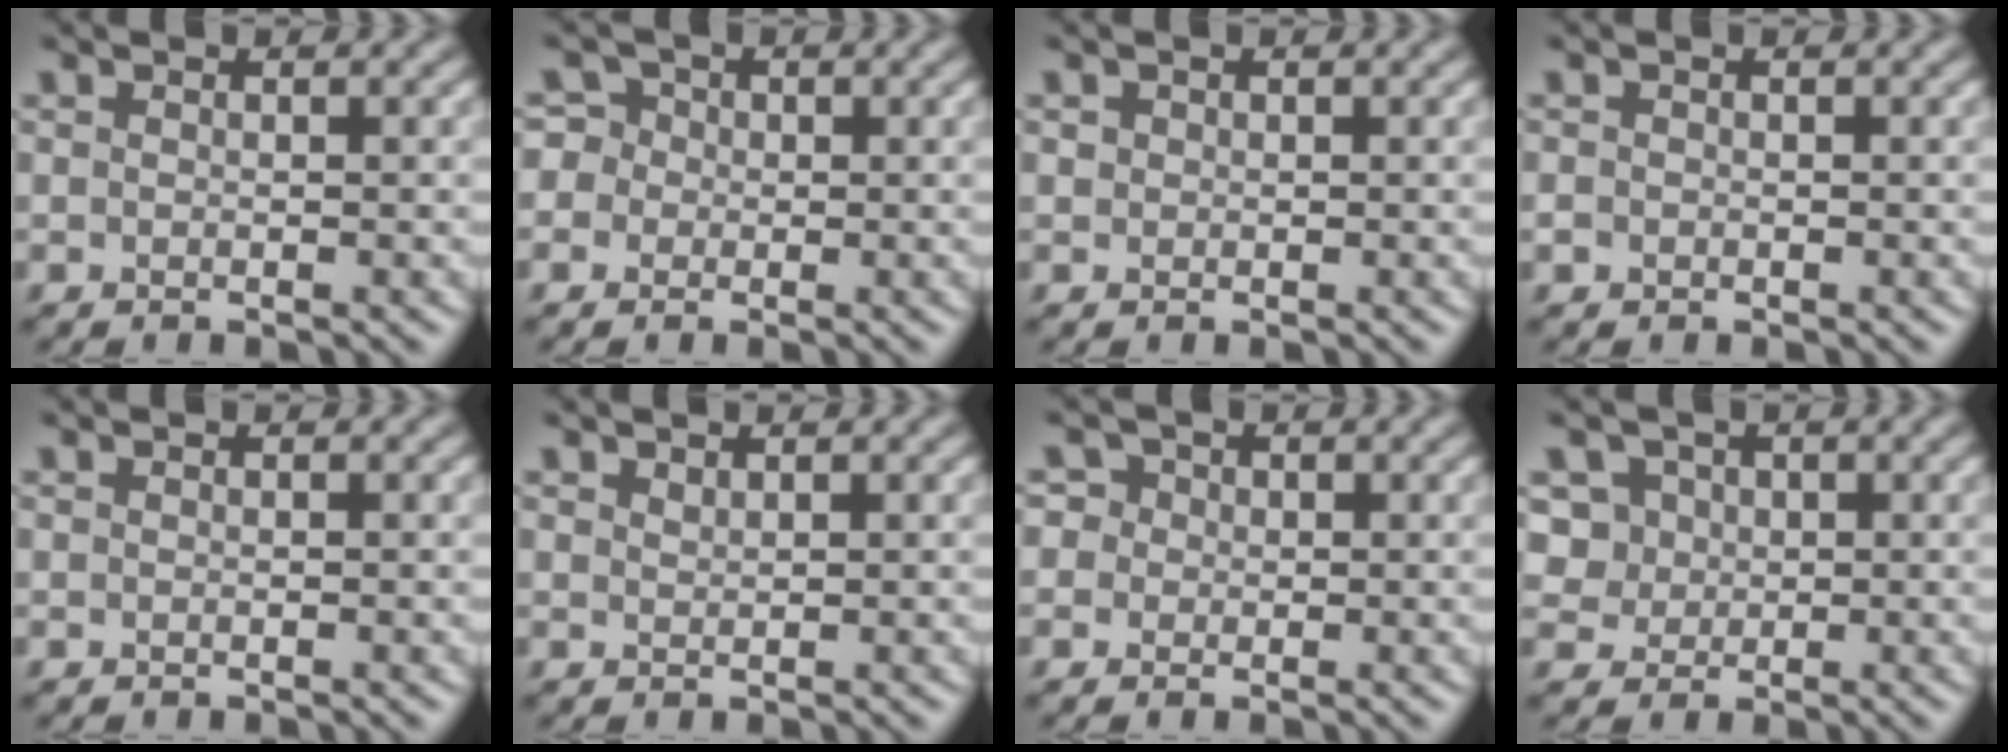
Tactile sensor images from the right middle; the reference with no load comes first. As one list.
[{"total": 3.6, "force": [0.5, 3.4, 1.2], "torque": [-0.007, 0.021, -0.013]}, {"total": 0.6, "force": [0.2, 0.5, 0.0], "torque": [0.000, -0.003, 0.007]}, {"total": 0.6, "force": [-0.2, 0.5, 0.2], "torque": [-0.005, -0.002, -0.002]}, {"total": 0.0}, {"total": 0.7, "force": [0.7, 0.2, 0.0], "torque": [-0.003, -0.003, 0.014]}, {"total": 3.0, "force": [1.0, 2.7, 1.0], "torque": [-0.015, 0.007, -0.002]}, {"total": 5.2, "force": [2.1, 4.3, 2.0], "torque": [-0.042, 0.005, 0.030]}]